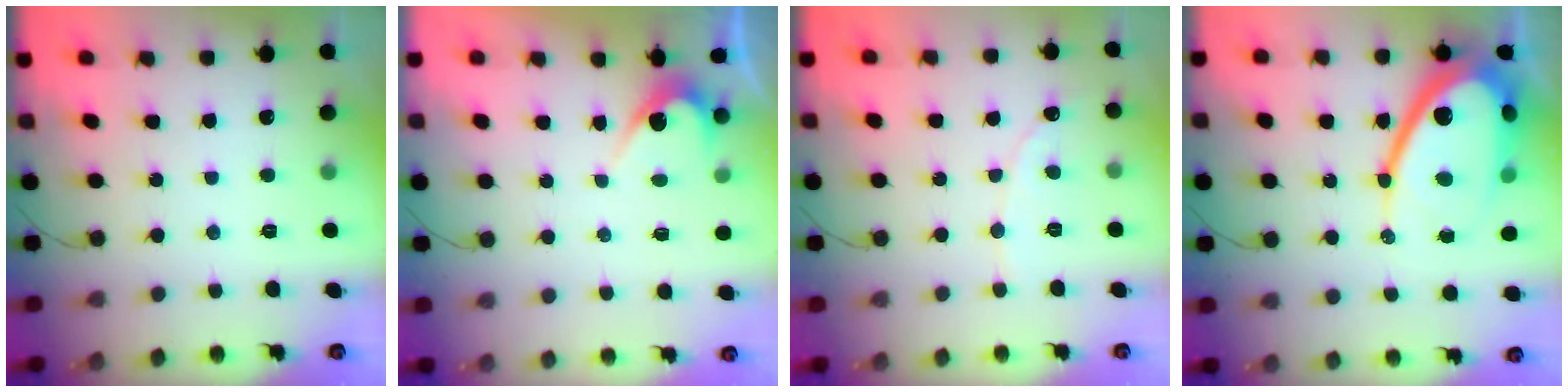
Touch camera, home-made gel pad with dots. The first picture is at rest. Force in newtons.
{"total": 3.0, "press": 3.0, "slide": 0.2}
{"total": 2.3, "press": 2.3, "slide": 0.2}
{"total": 21.0, "press": 21.0, "slide": 1.4}